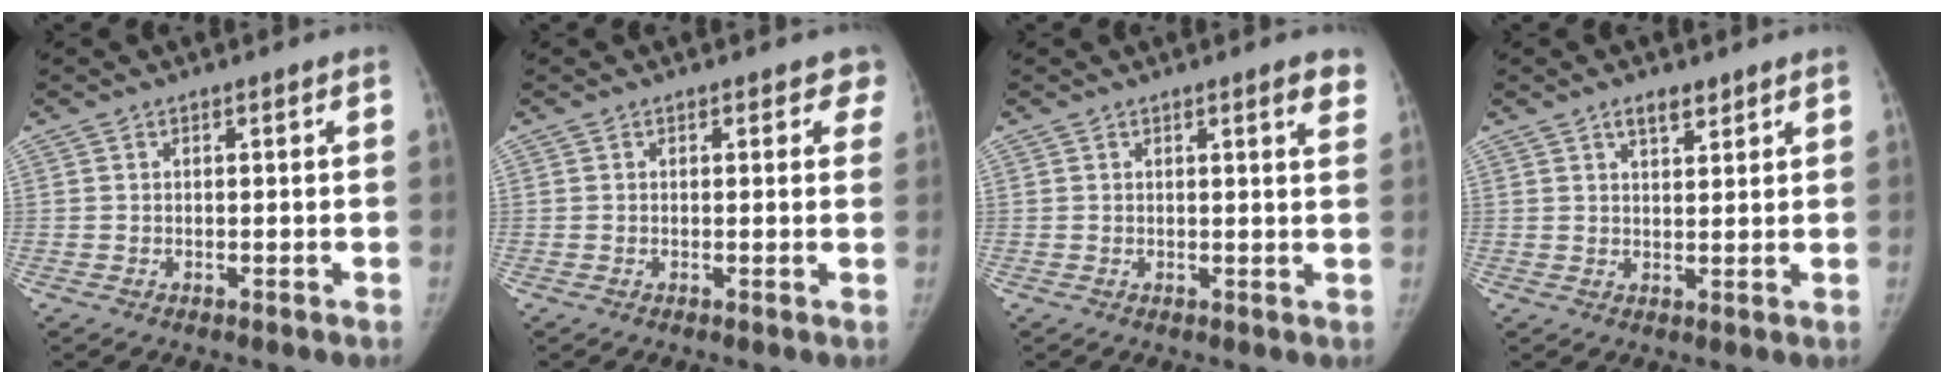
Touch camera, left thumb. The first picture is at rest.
{"total": 2.8, "force": [2.0, 1.7, 0.9], "torque": [0.026, -0.005, 0.007]}
{"total": 3.4, "force": [2.3, 0.7, 2.4], "torque": [-0.016, -0.008, 0.024]}
{"total": 3.5, "force": [2.5, 1.4, 2.0], "torque": [-0.018, -0.014, 0.041]}